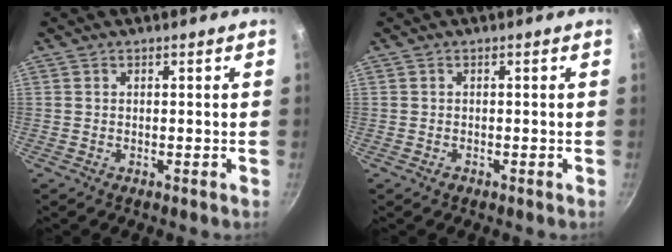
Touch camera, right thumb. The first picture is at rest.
{"total": 0.6, "force": [-0.4, 0.4, 0.2], "torque": [-0.004, 0.002, -0.006]}